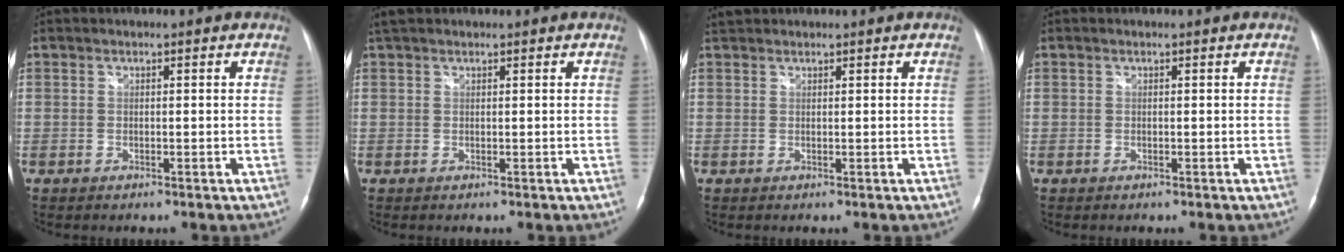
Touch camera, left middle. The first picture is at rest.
{"total": 2.2, "force": [1.9, 0.9, 0.8], "torque": [-0.019, 0.021, 0.034]}
{"total": 1.6, "force": [1.5, 0.6, 0.1], "torque": [-0.007, 0.015, 0.028]}
{"total": 0.0}